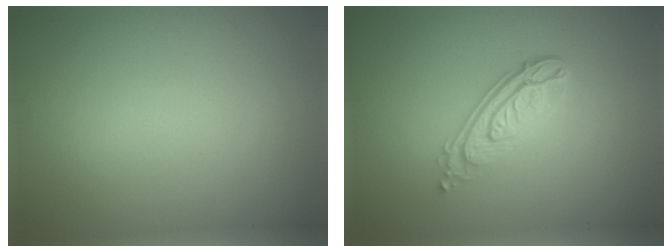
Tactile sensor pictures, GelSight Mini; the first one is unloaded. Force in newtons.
{"total": 4.1, "press": 2.9, "slide": 2.8}